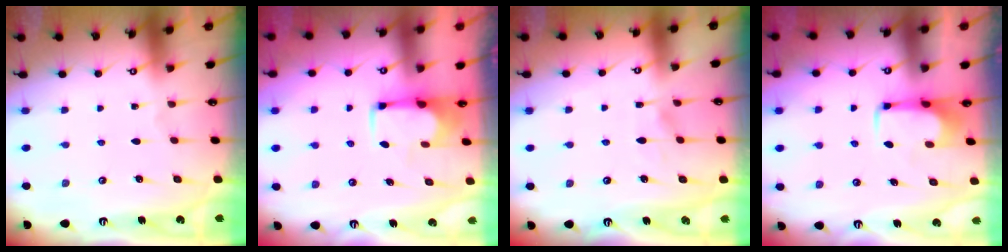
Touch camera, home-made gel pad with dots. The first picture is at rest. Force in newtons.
{"total": 1.7, "press": 1.6, "slide": 0.6}
{"total": 5.2, "press": 5.2, "slide": 0.5}
{"total": 2.1, "press": 2.1, "slide": 0.4}